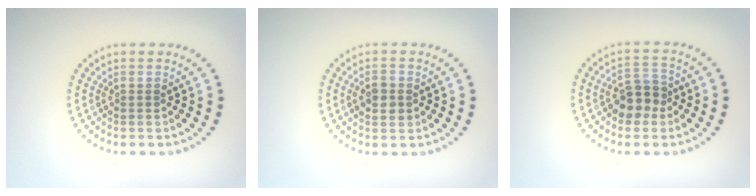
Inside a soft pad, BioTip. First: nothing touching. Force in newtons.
{"total": 2.6, "press": 2.6, "slide": 0.0}
{"total": 3.4, "press": 3.3, "slide": 1.0}